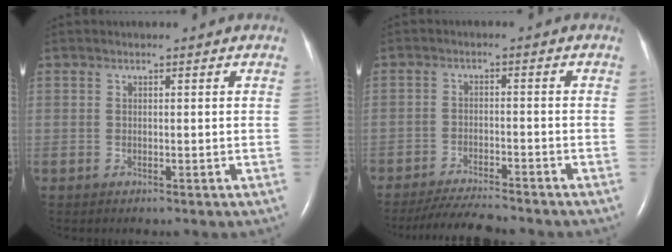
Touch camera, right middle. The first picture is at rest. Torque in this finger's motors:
{"motor_torque": [0.00, 0.00, 0.07, 0.04]}